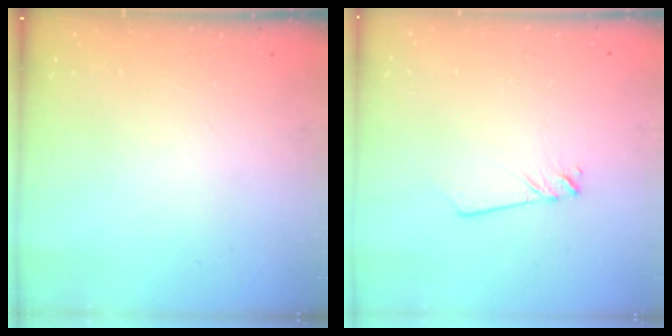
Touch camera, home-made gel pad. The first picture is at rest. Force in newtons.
{"total": 2.0, "press": 2.0, "slide": 0.1}